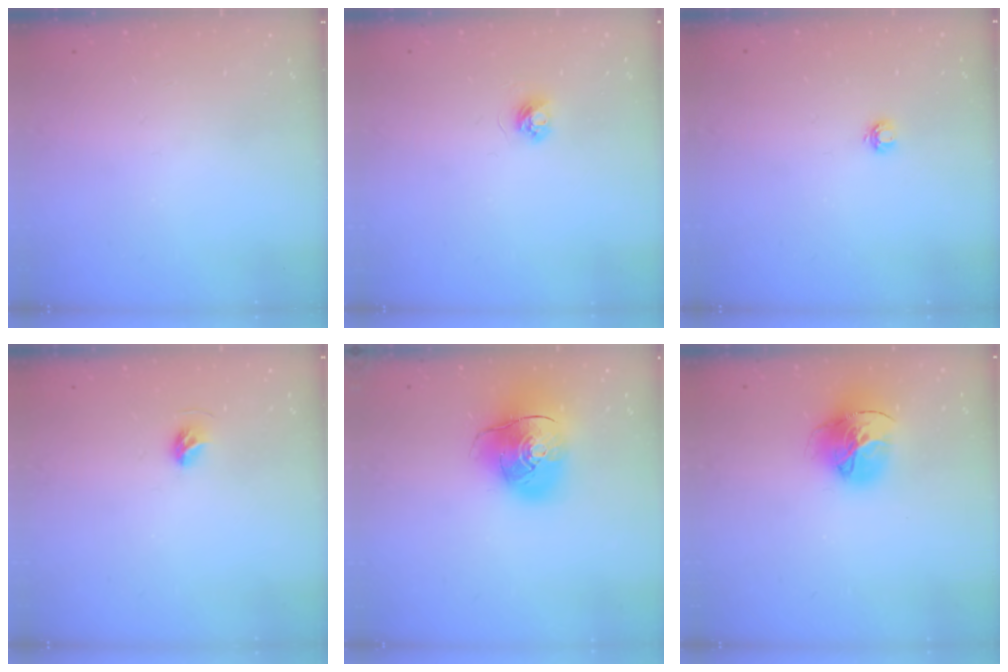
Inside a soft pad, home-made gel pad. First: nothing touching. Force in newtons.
{"total": 3.6, "press": 3.6, "slide": 0.5}
{"total": 3.7, "press": 3.7, "slide": 0.5}
{"total": 4.9, "press": 4.8, "slide": 1.1}
{"total": 14.8, "press": 14.7, "slide": 2.1}
{"total": 16.7, "press": 16.6, "slide": 1.8}